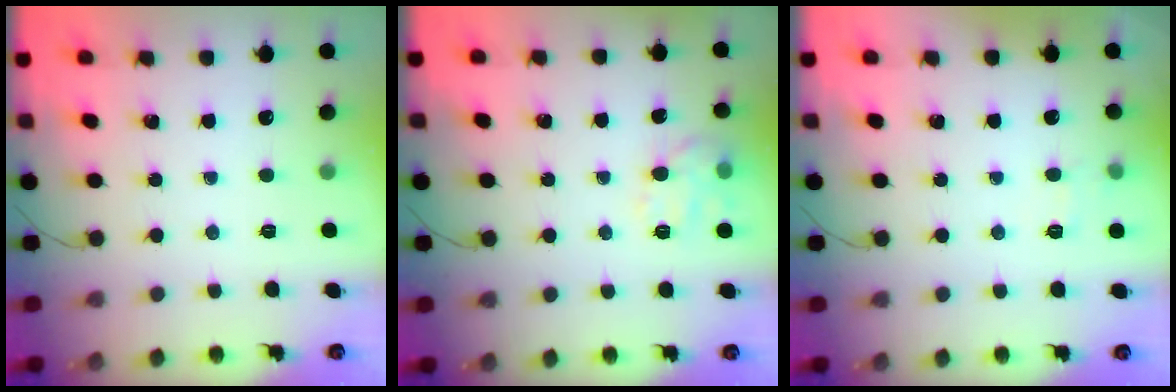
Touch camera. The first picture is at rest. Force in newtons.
{"total": 10.7, "press": 10.7, "slide": 0.6}
{"total": 6.6, "press": 6.4, "slide": 1.6}